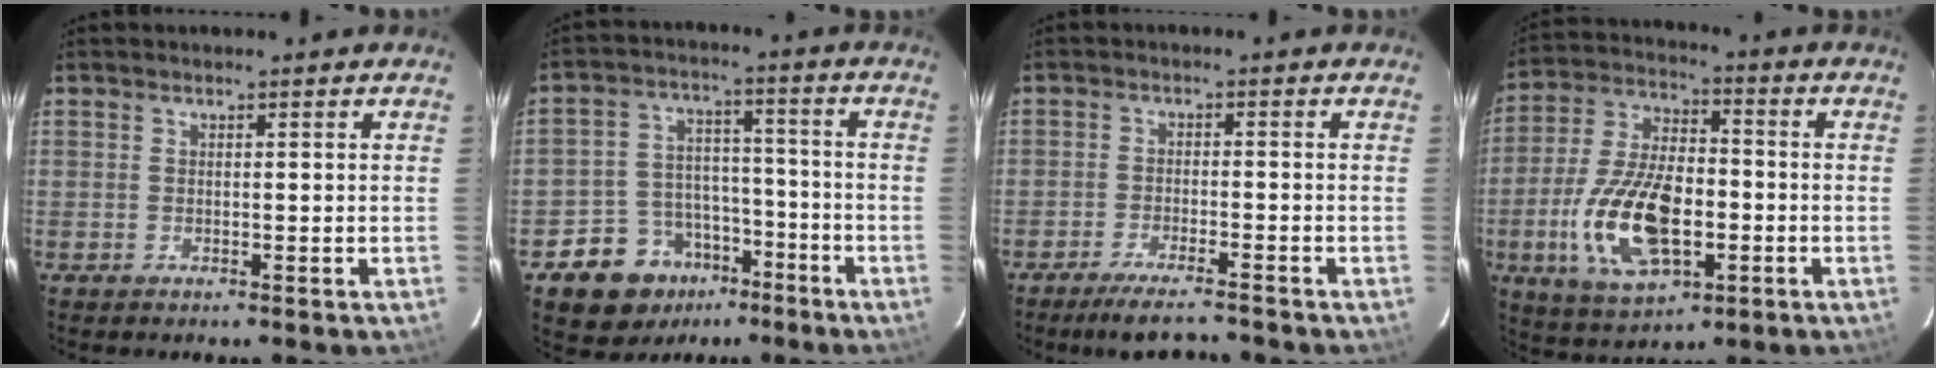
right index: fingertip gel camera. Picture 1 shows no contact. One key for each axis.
{"total": 11.4, "fx": -6.9, "fy": 8.7, "fz": 2.6, "tx": -0.066, "ty": 0.038, "tz": -0.094}
{"total": 7.2, "fx": -6.4, "fy": 0.6, "fz": 3.2, "tx": -0.074, "ty": -0.015, "tz": -0.108}
{"total": 17.4, "fx": -4.6, "fy": 8.6, "fz": 14.5, "tx": -0.303, "ty": -0.002, "tz": -0.074}